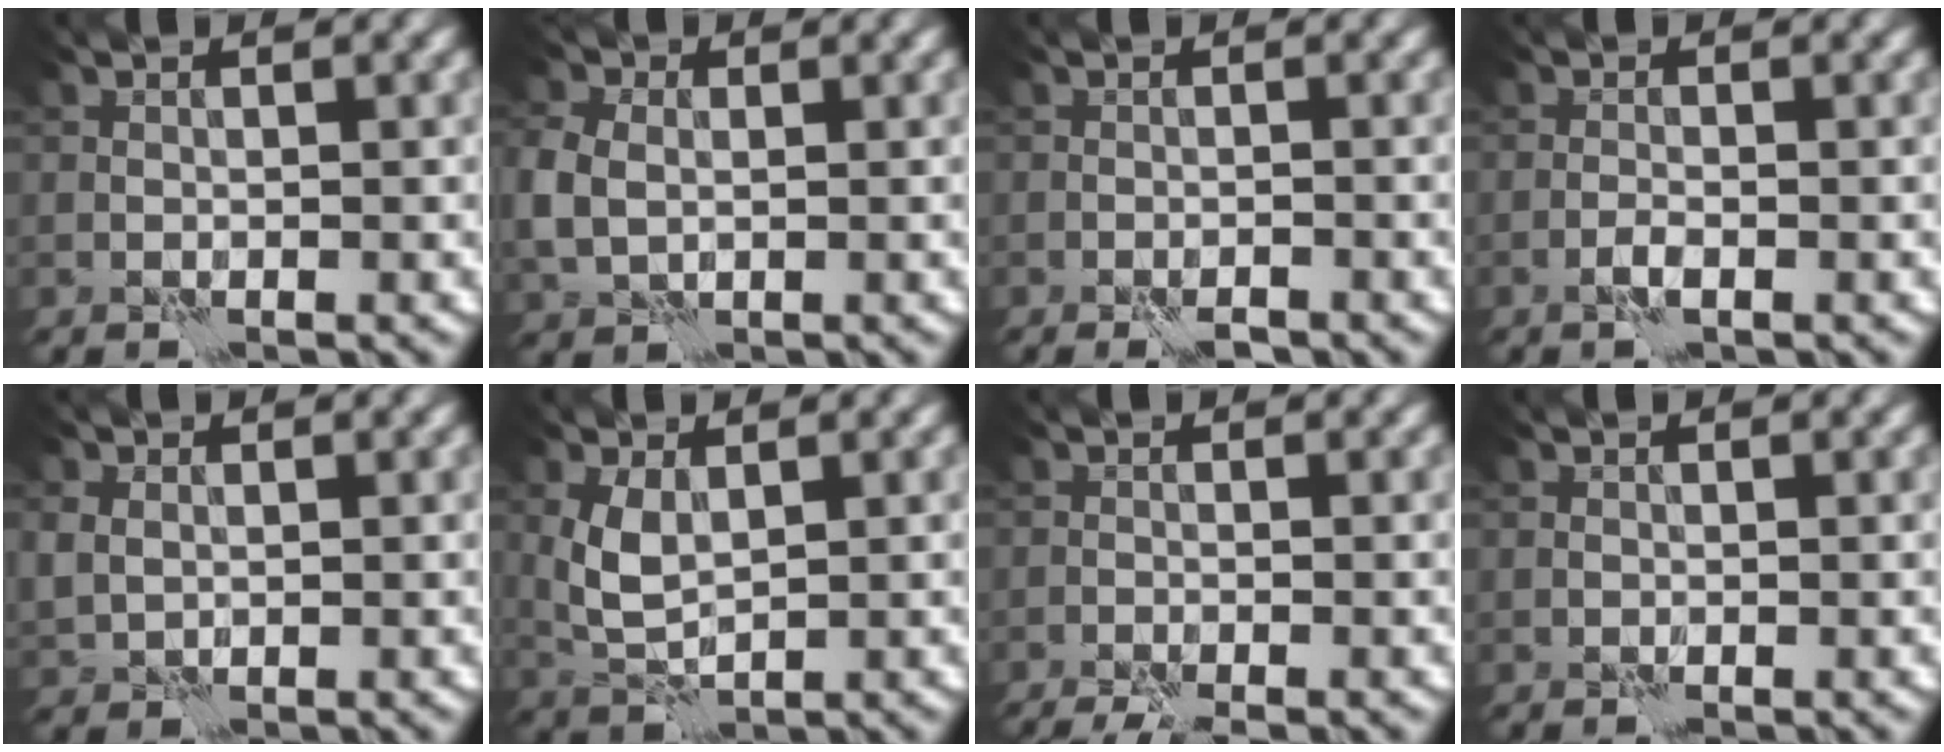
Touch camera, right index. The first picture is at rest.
{"total": 4.2, "force": [0.2, 3.4, 2.5], "torque": [-0.080, 0.005, 0.011]}
{"total": 1.4, "force": [-1.1, 0.3, 0.8], "torque": [-0.011, 0.002, -0.018]}
{"total": 1.0, "force": [-0.6, 0.2, 0.8], "torque": [-0.016, 0.006, -0.014]}
{"total": 2.2, "force": [0.5, 1.9, 1.1], "torque": [-0.033, 0.004, 0.015]}
{"total": 3.3, "force": [0.7, 1.9, 2.6], "torque": [-0.067, 0.004, 0.019]}
{"total": 3.3, "force": [-2.7, 0.6, 1.8], "torque": [-0.026, -0.005, -0.046]}
{"total": 0.0}